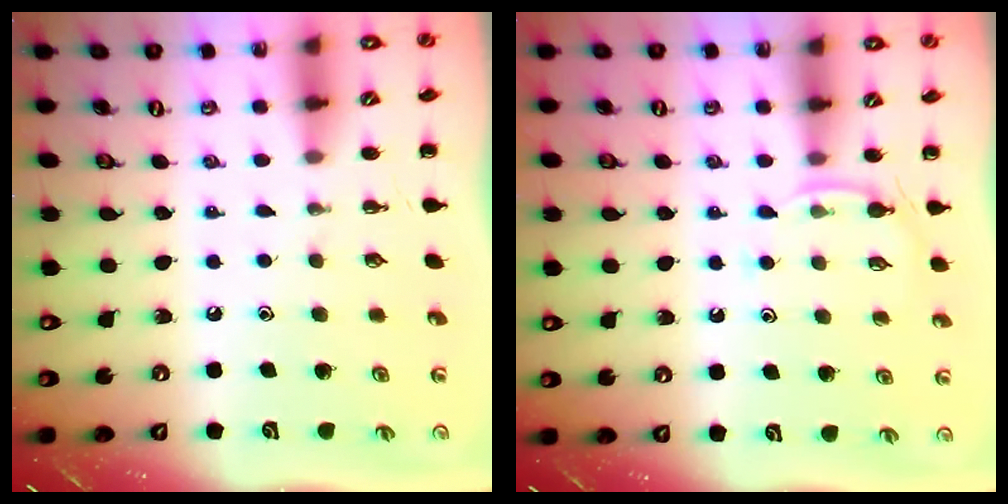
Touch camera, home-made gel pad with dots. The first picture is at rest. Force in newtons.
{"total": 4.8, "press": 4.6, "slide": 1.4}